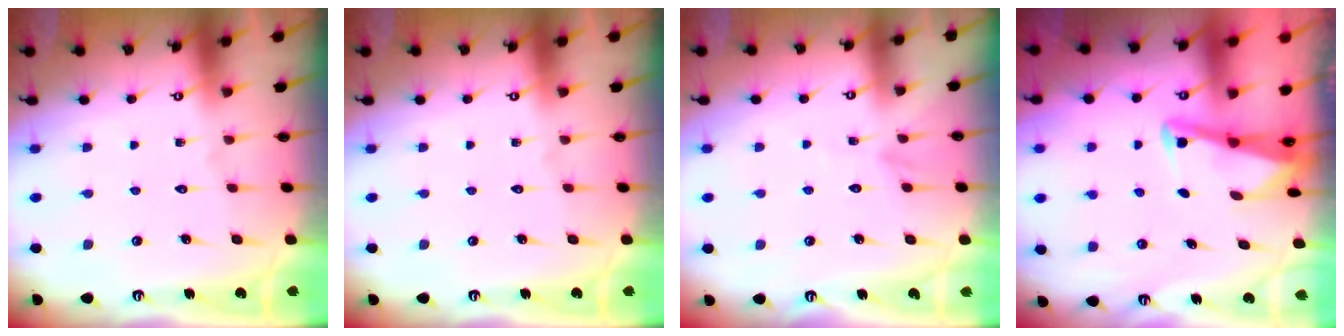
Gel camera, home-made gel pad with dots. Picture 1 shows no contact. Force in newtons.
{"total": 0.0}
{"total": 1.7, "press": 1.7, "slide": 0.2}
{"total": 3.0, "press": 2.9, "slide": 0.4}